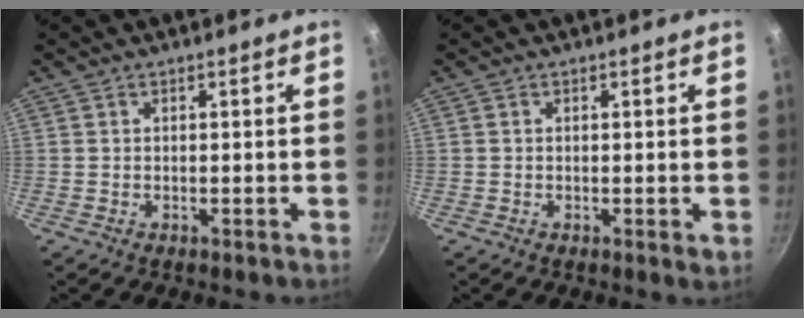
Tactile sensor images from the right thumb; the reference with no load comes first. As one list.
[{"total": 0.9, "force": [0.1, 0.5, 0.7], "torque": [-0.011, -0.001, -0.001]}]